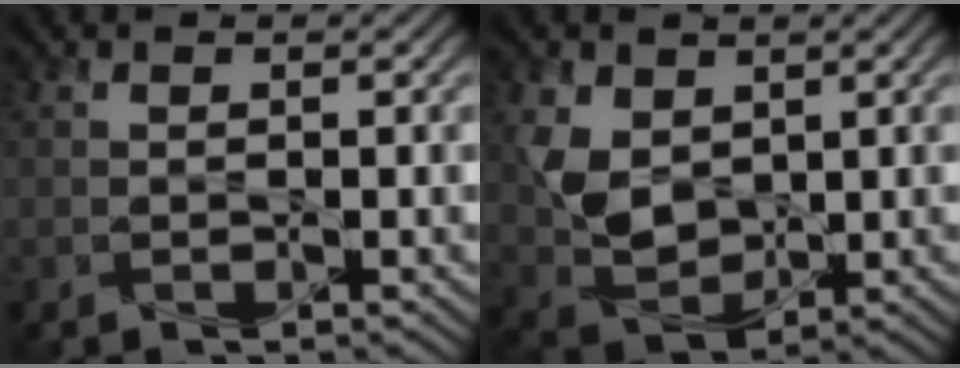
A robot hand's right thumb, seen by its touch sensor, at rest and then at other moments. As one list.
[{"total": 5.9, "force": [1.7, 4.4, 3.6], "torque": [-0.090, -0.006, 0.038]}]